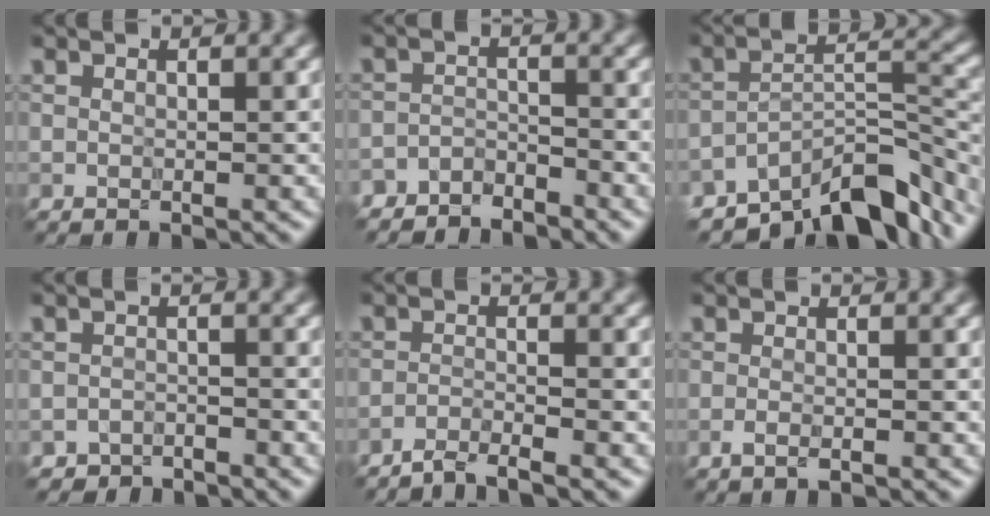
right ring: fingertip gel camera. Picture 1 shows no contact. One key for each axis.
{"total": 3.3, "fx": -3.2, "fy": 0.8, "fz": 0.2, "tx": -0.004, "ty": 0.001, "tz": -0.065}
{"total": 9.8, "fx": -7.4, "fy": 3.3, "fz": 5.4, "tx": -0.070, "ty": -0.002, "tz": -0.126}
{"total": 2.1, "fx": -1.9, "fy": 0.7, "fz": -0.4, "tx": 0.016, "ty": 0.008, "tz": -0.037}
{"total": 2.2, "fx": -2.0, "fy": 0.2, "fz": 0.9, "tx": -0.010, "ty": 0.005, "tz": -0.048}
{"total": 1.1, "fx": -0.7, "fy": 0.3, "fz": 0.8, "tx": -0.015, "ty": 0.002, "tz": -0.015}